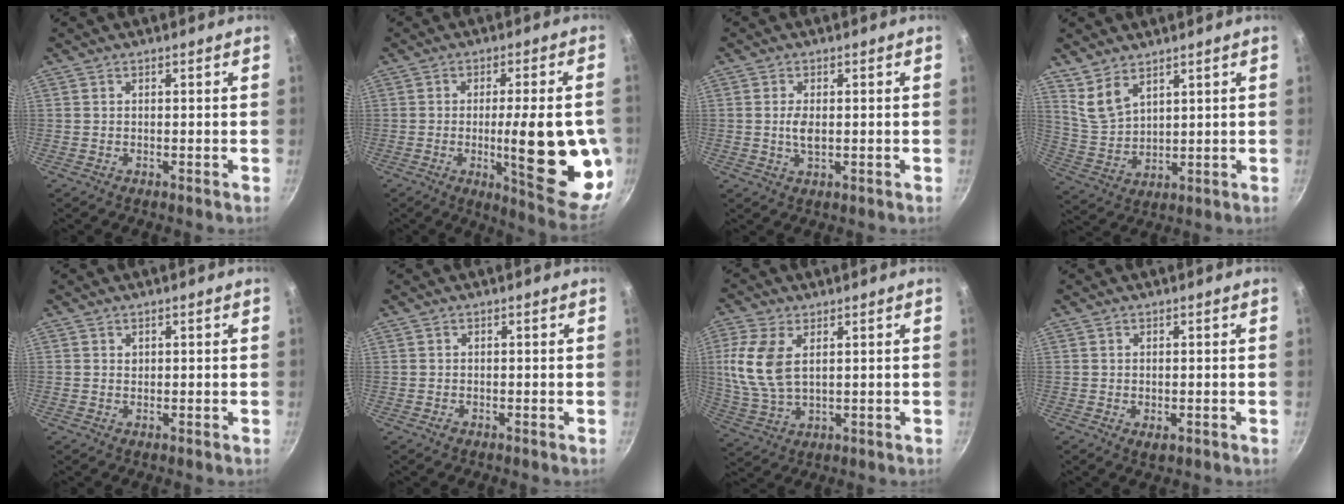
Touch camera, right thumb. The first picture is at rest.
{"total": 20.2, "force": [-2.6, 5.0, 19.4], "torque": [-0.235, -0.014, -0.030]}
{"total": 3.2, "force": [0.1, 1.6, 2.7], "torque": [-0.055, -0.002, 0.002]}
{"total": 6.8, "force": [4.7, 3.2, 3.7], "torque": [-0.066, -0.031, 0.108]}
{"total": 0.7, "force": [0.4, 0.5, 0.2], "torque": [0.000, 0.000, 0.006]}
{"total": 0.7, "force": [-0.4, 0.6, 0.3], "torque": [-0.004, 0.001, -0.005]}
{"total": 11.0, "force": [2.7, 6.1, 8.7], "torque": [-0.188, -0.005, 0.060]}
{"total": 1.7, "force": [-0.3, 1.1, 1.3], "torque": [-0.019, -0.004, -0.002]}